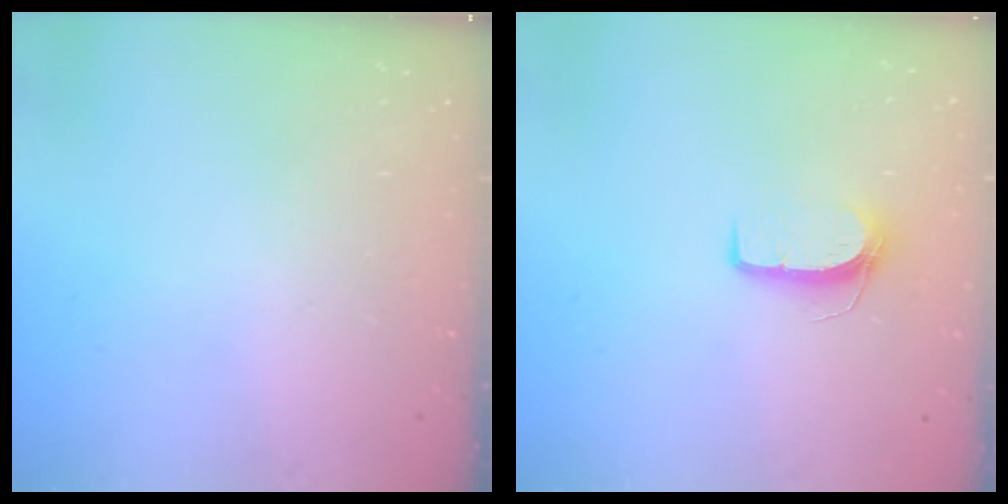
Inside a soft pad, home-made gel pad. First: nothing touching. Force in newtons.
{"total": 7.0, "press": 7.0, "slide": 0.6}